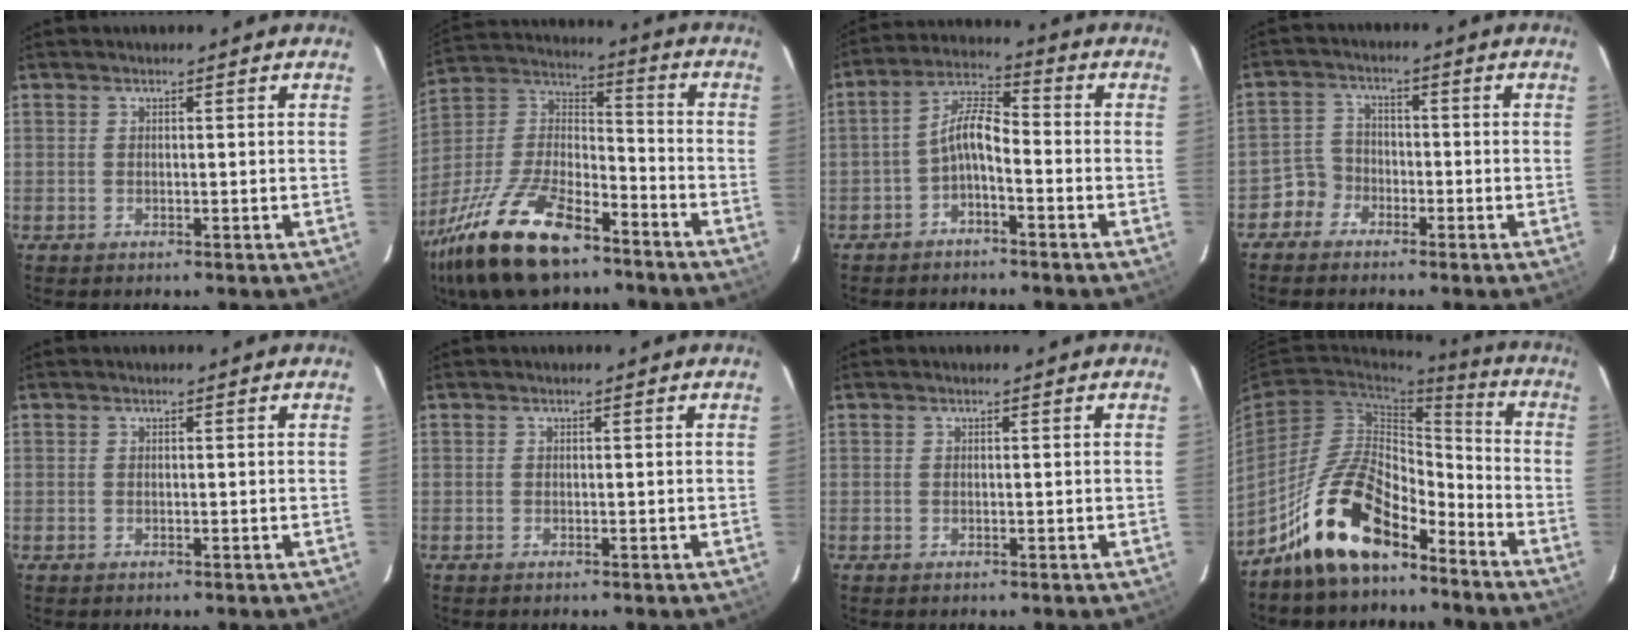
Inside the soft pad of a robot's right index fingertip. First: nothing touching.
{"total": 24.1, "force": [-15.7, 9.7, 15.6], "torque": [-0.331, -0.020, -0.279]}
{"total": 5.8, "force": [-2.8, 2.1, 4.6], "torque": [-0.104, 0.020, -0.055]}
{"total": 4.4, "force": [-2.9, 3.3, -0.1], "torque": [-0.001, 0.021, -0.060]}
{"total": 0.0}
{"total": 0.0}
{"total": 0.0}
{"total": 16.0, "force": [-11.3, 6.7, 9.1], "torque": [-0.173, 0.026, -0.197]}